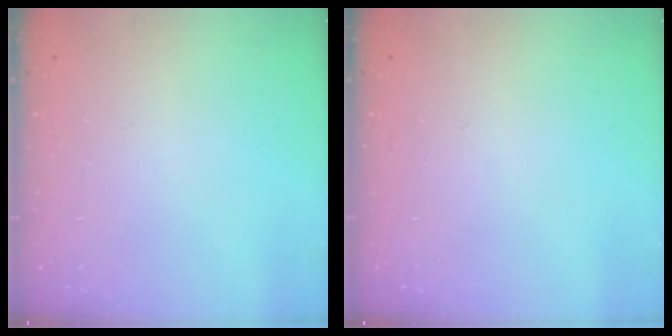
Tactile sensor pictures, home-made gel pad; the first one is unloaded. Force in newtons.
{"total": 0.0}